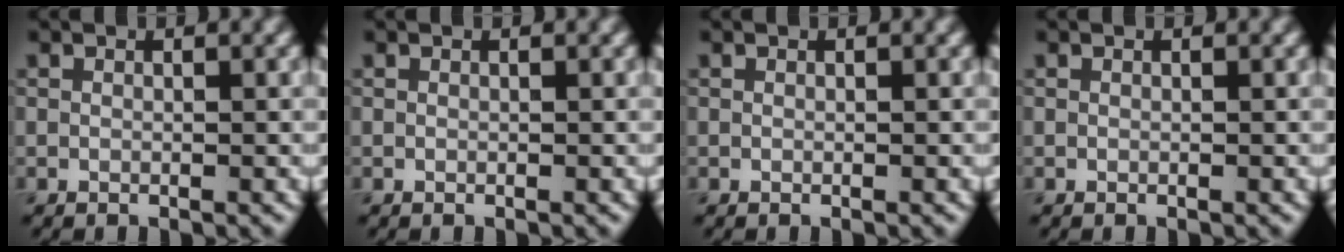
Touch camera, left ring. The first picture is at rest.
{"total": 0.0}
{"total": 0.0}
{"total": 0.0}